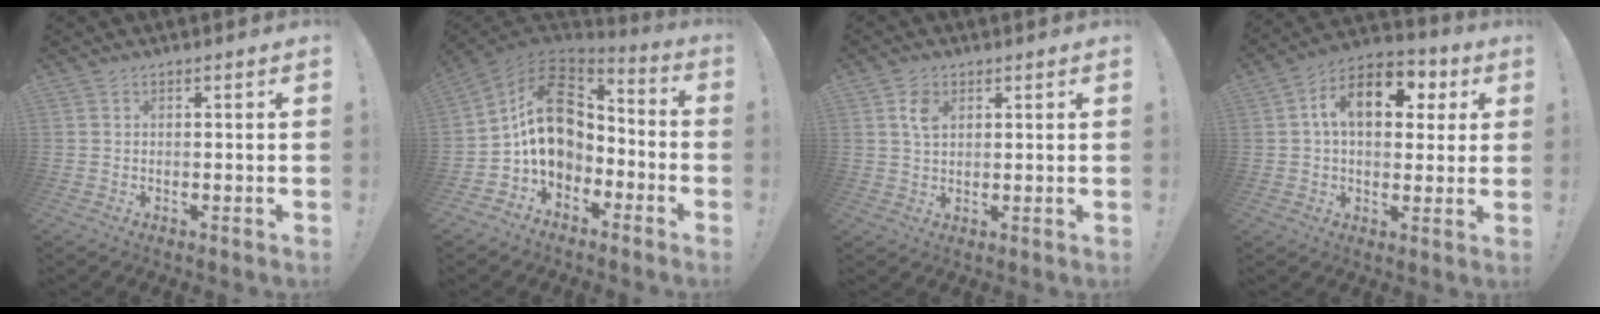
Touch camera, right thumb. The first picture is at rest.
{"total": 16.6, "force": [2.2, 12.4, 10.8], "torque": [-0.175, 0.007, 0.046]}
{"total": 4.5, "force": [1.9, 2.9, 2.9], "torque": [-0.046, -0.001, 0.033]}
{"total": 14.7, "force": [4.1, 9.0, 11.0], "torque": [-0.172, 0.007, 0.072]}